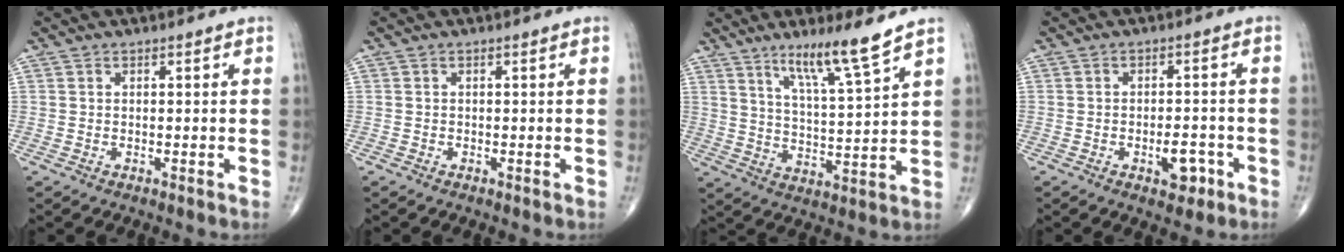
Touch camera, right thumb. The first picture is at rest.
{"total": 0.0}
{"total": 10.3, "force": [7.2, 0.1, 7.3], "torque": [-0.125, -0.054, 0.131]}
{"total": 4.9, "force": [-2.2, 2.5, 3.6], "torque": [-0.034, 0.013, -0.028]}